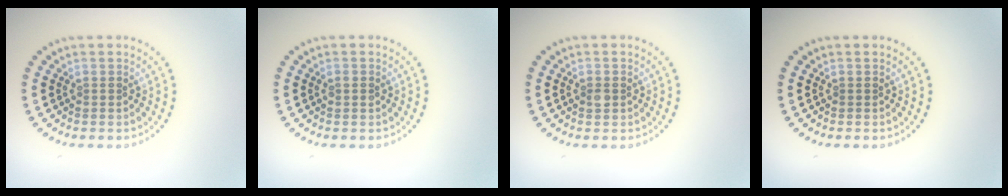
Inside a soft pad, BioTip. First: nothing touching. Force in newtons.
{"total": 1.0, "press": 1.0, "slide": 0.1}
{"total": 0.9, "press": 0.9, "slide": 0.0}
{"total": 0.0}